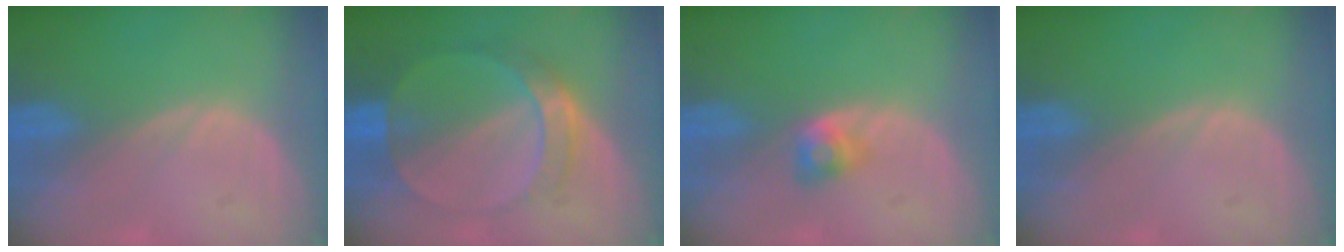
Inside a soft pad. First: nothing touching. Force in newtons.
{"total": 7.2, "press": 6.4, "slide": 3.3}
{"total": 2.7, "press": 2.4, "slide": 1.1}
{"total": 0.0}